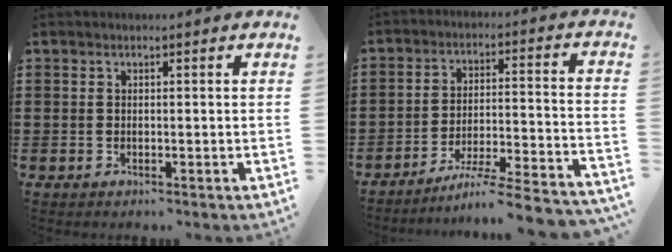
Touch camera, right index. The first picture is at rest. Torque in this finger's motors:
{"motor_torque": [2.09, 0.05, 0.35, 0.11]}